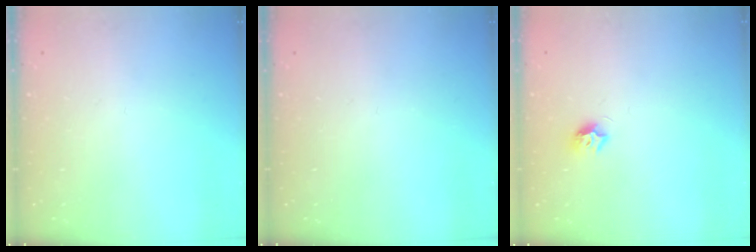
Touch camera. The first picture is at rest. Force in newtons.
{"total": 0.0}
{"total": 7.4, "press": 7.4, "slide": 0.6}